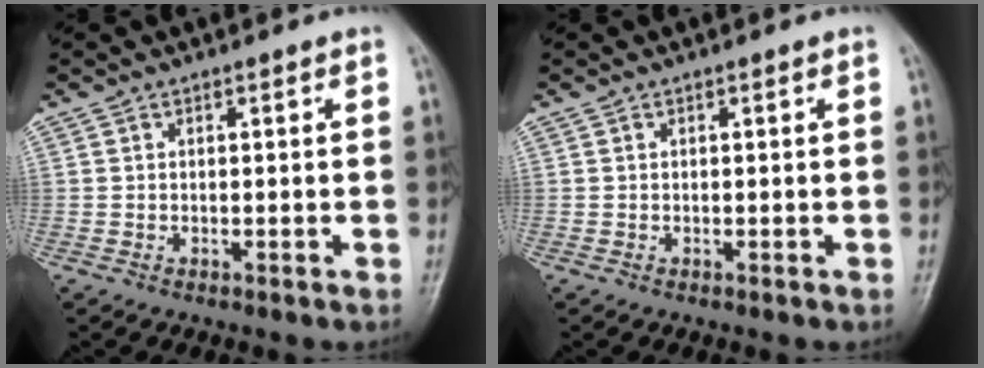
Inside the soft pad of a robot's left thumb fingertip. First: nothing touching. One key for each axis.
{"total": 0.0}